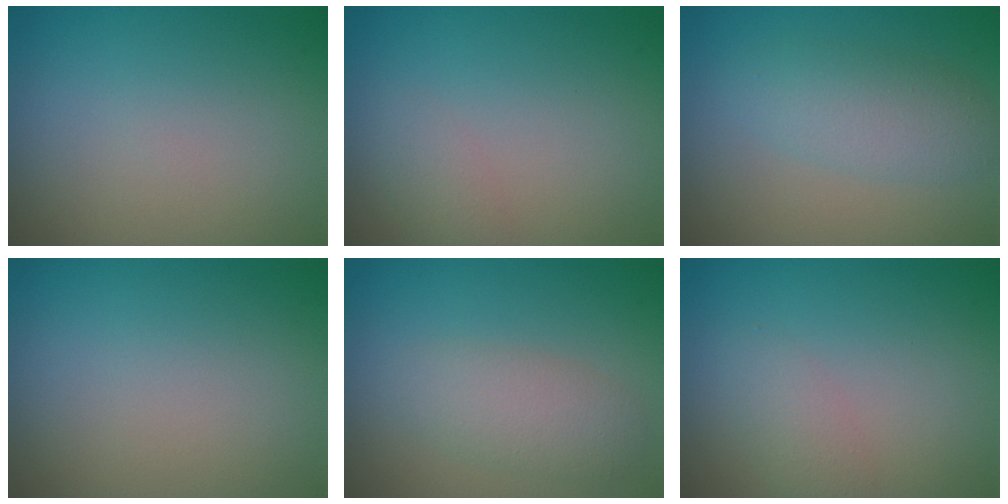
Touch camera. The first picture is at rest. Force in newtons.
{"total": 1.4, "press": 1.4, "slide": 0.1}
{"total": 3.3, "press": 3.3, "slide": 0.1}
{"total": 0.0}
{"total": 3.0, "press": 3.0, "slide": 0.1}
{"total": 1.7, "press": 1.7, "slide": 0.1}